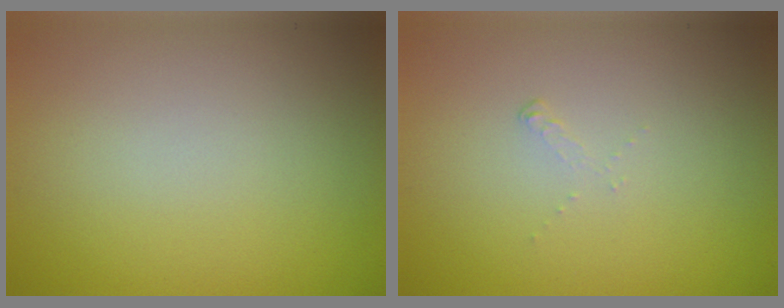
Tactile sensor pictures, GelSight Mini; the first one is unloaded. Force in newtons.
{"total": 0.6, "press": 0.2, "slide": 0.6}